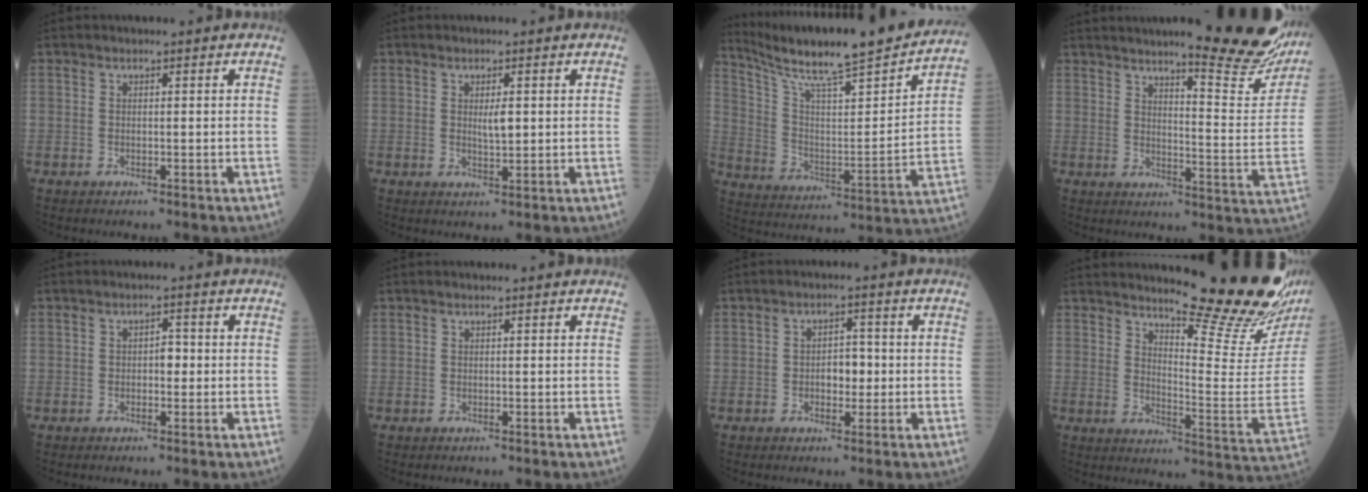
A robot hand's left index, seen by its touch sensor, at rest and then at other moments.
{"total": 2.3, "force": [0.5, 0.7, 2.2], "torque": [-0.042, -0.006, 0.010]}
{"total": 25.6, "force": [22.4, 0.9, 12.4], "torque": [-0.206, -0.049, 0.328]}
{"total": 18.2, "force": [15.3, 1.1, 9.7], "torque": [-0.120, -0.072, 0.183]}
{"total": 1.9, "force": [-0.2, 1.1, 1.5], "torque": [-0.019, 0.003, -0.005]}
{"total": 1.3, "force": [1.2, 0.2, 0.5], "torque": [-0.012, 0.008, 0.013]}
{"total": 3.2, "force": [-0.5, 1.9, 2.6], "torque": [-0.037, 0.005, -0.006]}
{"total": 21.1, "force": [18.2, 0.2, 10.7], "torque": [-0.156, -0.111, 0.230]}